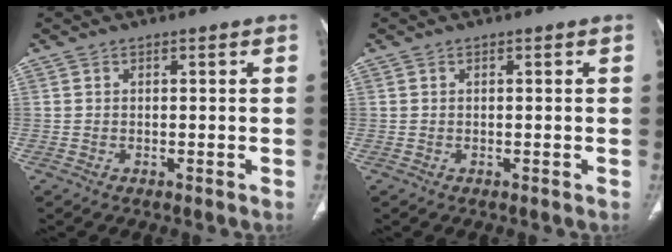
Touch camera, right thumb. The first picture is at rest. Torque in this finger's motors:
{"motor_torque": [-0.01, 0.04, -0.08, 0.00, 0.04]}